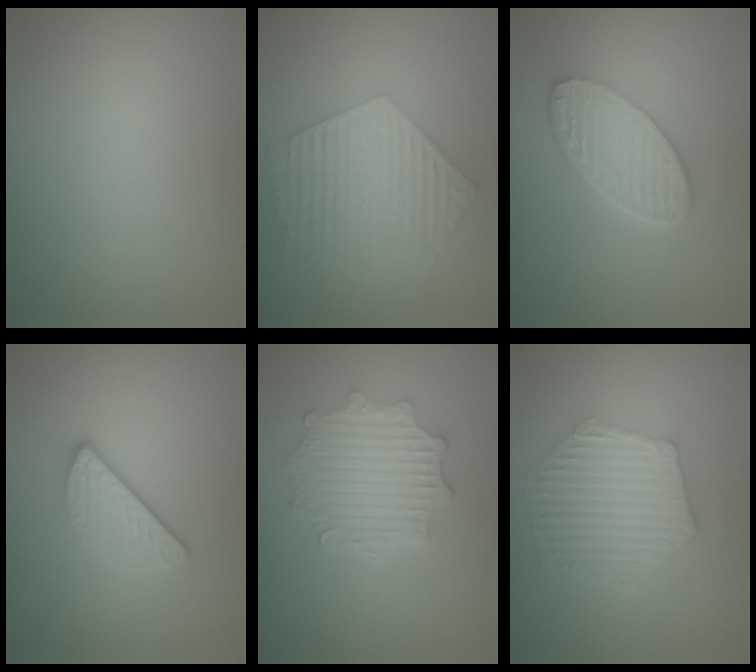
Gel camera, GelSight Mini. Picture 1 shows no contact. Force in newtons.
{"total": 5.8, "press": 4.4, "slide": 3.9}
{"total": 5.7, "press": 4.5, "slide": 3.5}
{"total": 3.0, "press": 2.3, "slide": 1.8}
{"total": 5.1, "press": 4.1, "slide": 2.9}
{"total": 6.0, "press": 4.5, "slide": 4.0}